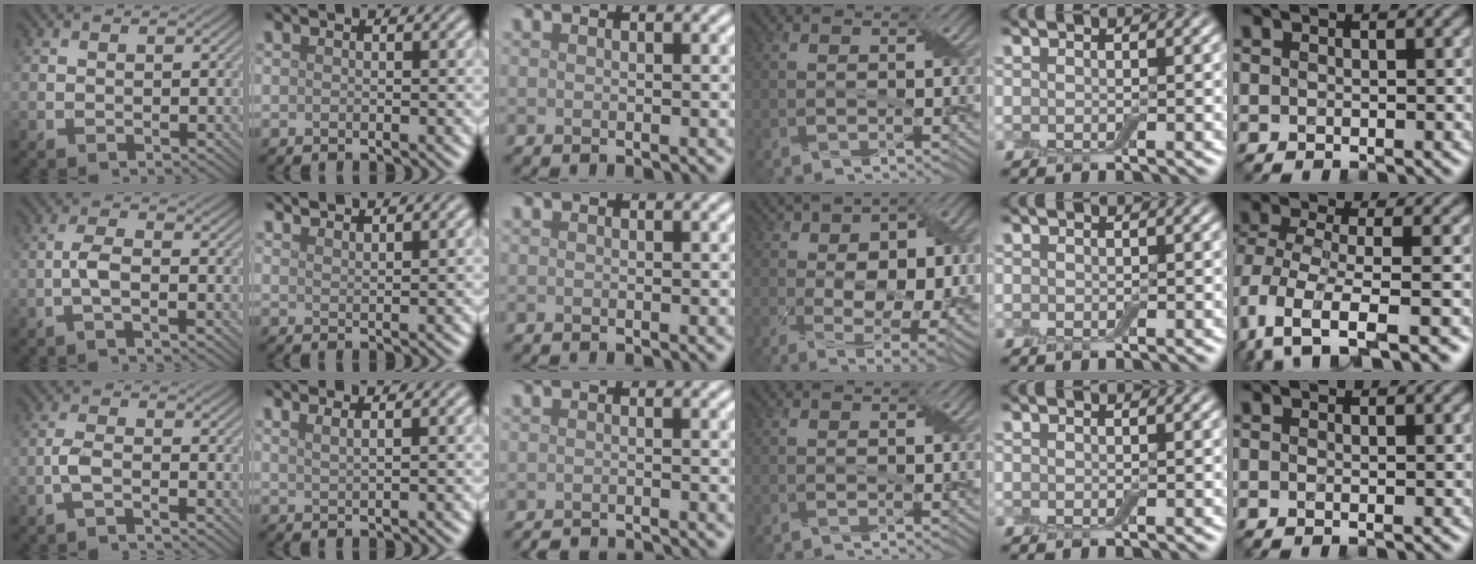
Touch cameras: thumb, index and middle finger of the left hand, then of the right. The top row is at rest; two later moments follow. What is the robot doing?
{"motion": "peel", "object": "bubble wrap"}